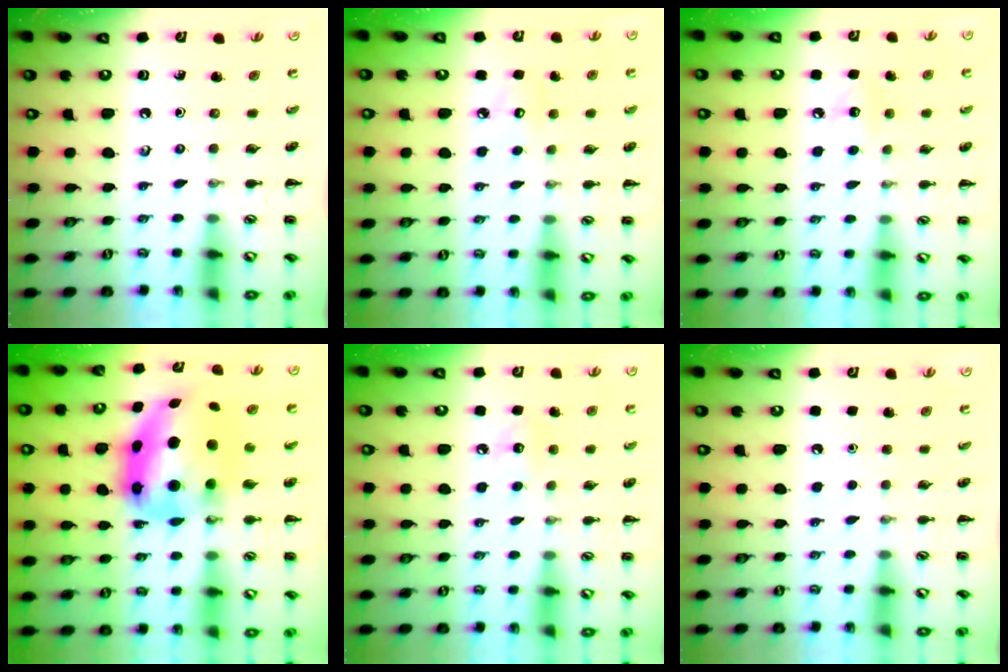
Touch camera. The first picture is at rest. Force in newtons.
{"total": 3.9, "press": 3.8, "slide": 0.9}
{"total": 6.9, "press": 6.7, "slide": 1.9}
{"total": 11.3, "press": 10.9, "slide": 2.8}
{"total": 6.9, "press": 6.7, "slide": 1.9}
{"total": 1.6, "press": 1.6, "slide": 0.1}